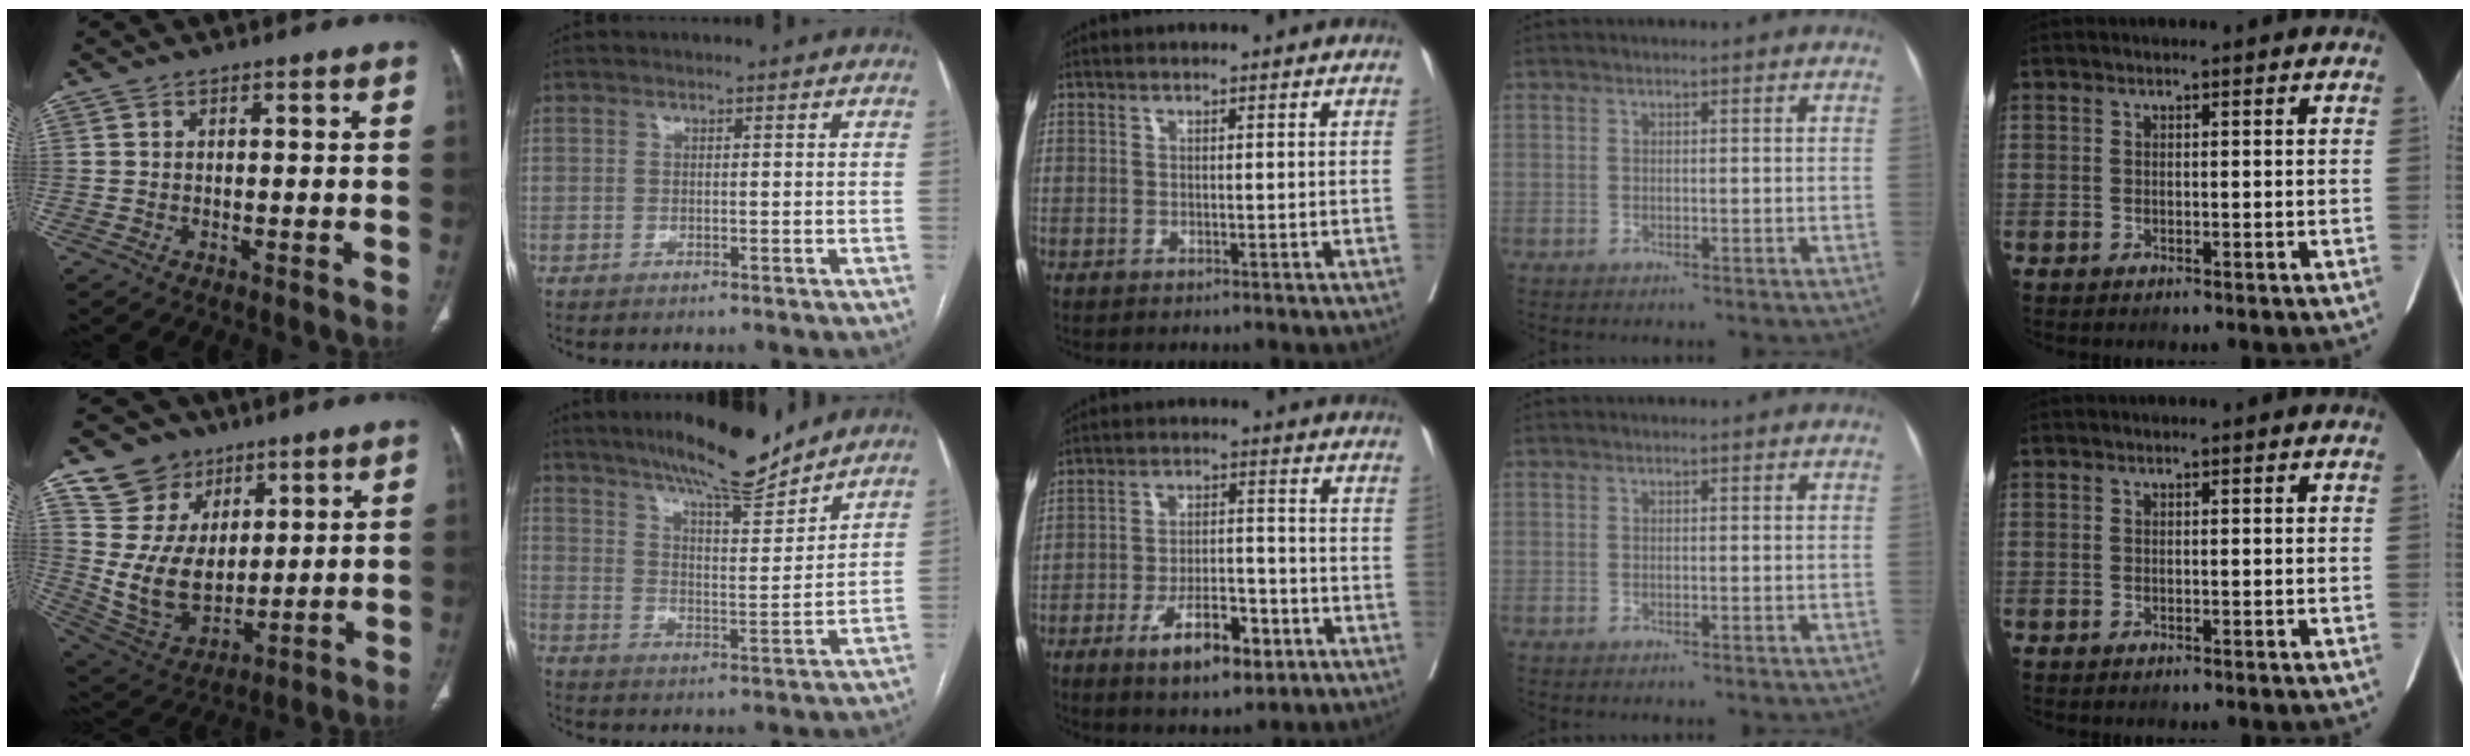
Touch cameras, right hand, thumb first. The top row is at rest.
{"thumb": {"total": 15.6, "force": [7.7, 12.4, 5.7], "torque": [-0.070, -0.039, 0.162]}, "index": {"total": 13.4, "force": [11.6, 1.4, 6.6], "torque": [-0.104, -0.014, 0.184]}, "middle": {"total": 9.1, "force": [-4.7, 3.5, 6.9], "torque": [-0.117, 0.002, -0.072]}}